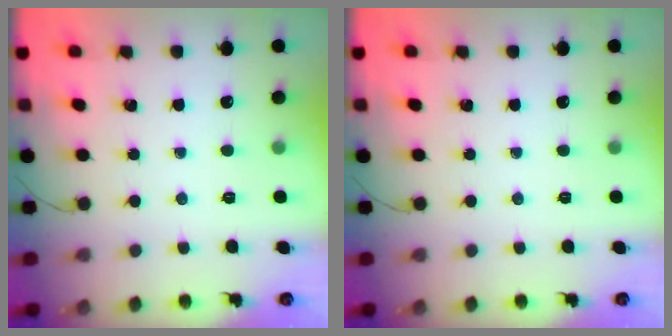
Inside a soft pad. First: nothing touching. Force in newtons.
{"total": 0.0}